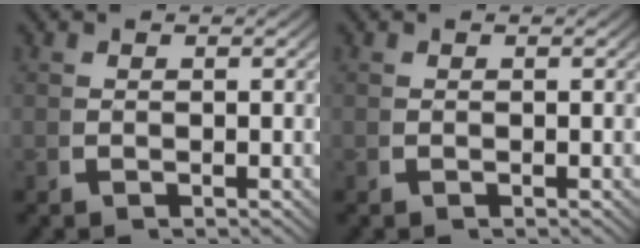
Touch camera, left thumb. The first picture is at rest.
{"total": 0.0}